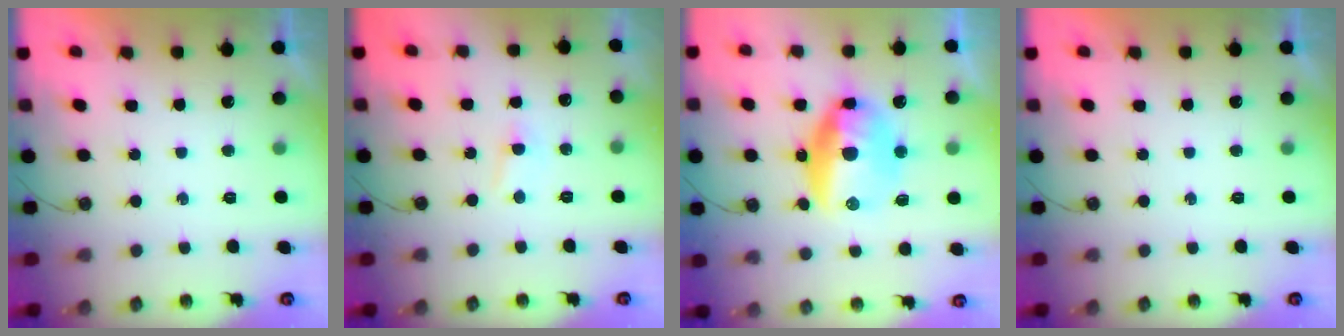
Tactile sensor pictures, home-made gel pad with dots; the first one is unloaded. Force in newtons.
{"total": 3.3, "press": 3.2, "slide": 0.5}
{"total": 18.0, "press": 15.9, "slide": 8.4}
{"total": 0.0}